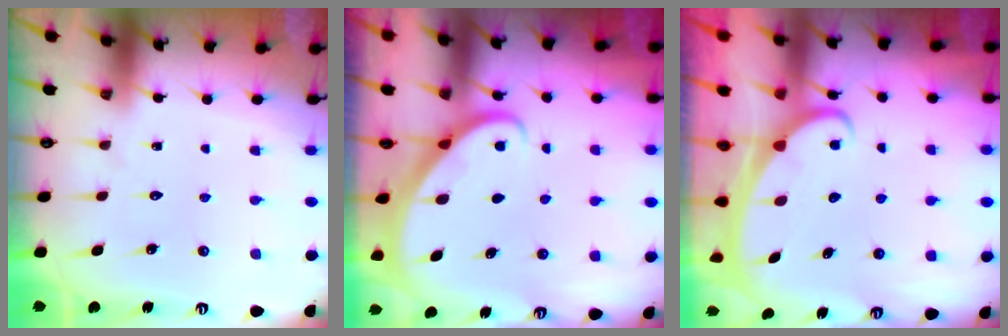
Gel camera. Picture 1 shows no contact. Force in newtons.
{"total": 2.9, "press": 2.9, "slide": 0.2}
{"total": 2.3, "press": 2.3, "slide": 0.3}